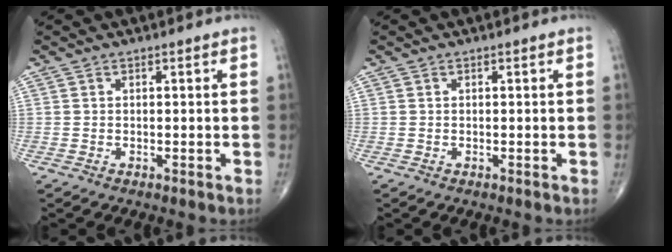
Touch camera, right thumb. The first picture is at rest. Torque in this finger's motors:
{"motor_torque": [-0.03, 0.03, -0.01, 0.01, 0.00]}